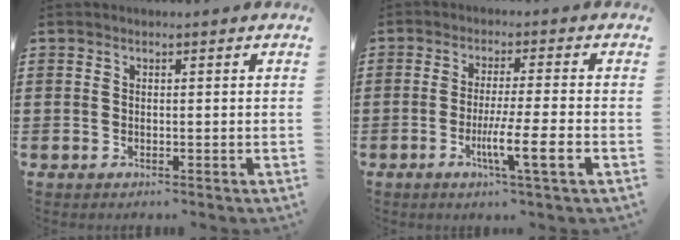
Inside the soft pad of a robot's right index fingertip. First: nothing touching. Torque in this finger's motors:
{"motor_torque": [1.84, -0.30, 0.65, 0.15]}